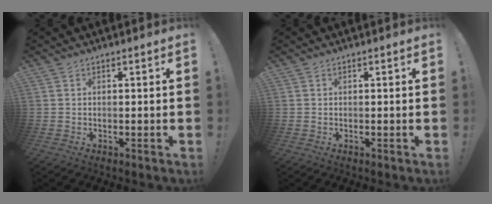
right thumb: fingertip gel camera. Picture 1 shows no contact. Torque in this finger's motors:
{"motor_torque": [-0.03, 0.03, 0.00, 0.00, 0.03]}